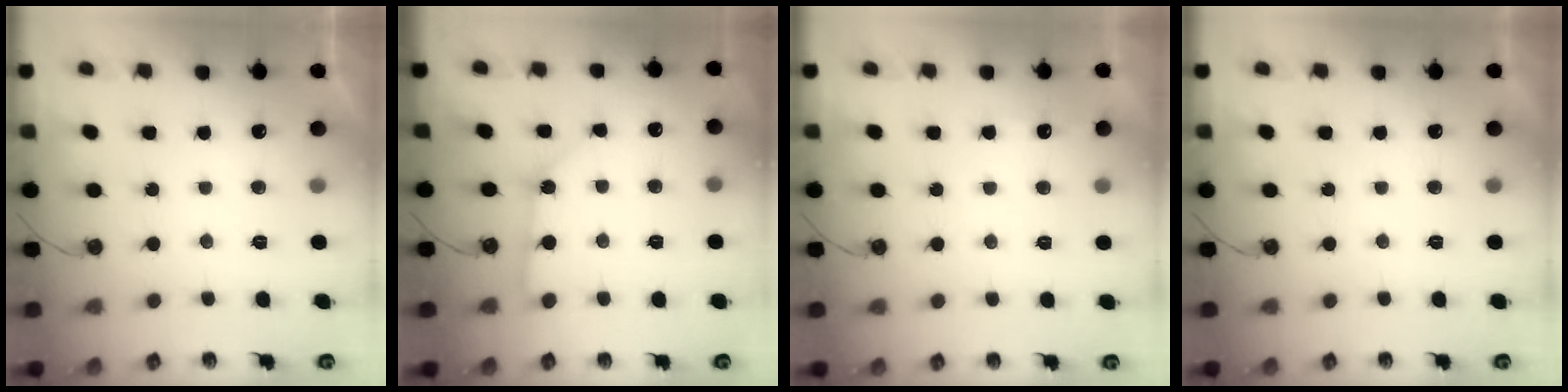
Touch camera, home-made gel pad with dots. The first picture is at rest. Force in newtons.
{"total": 2.9, "press": 2.9, "slide": 0.2}
{"total": 4.2, "press": 4.2, "slide": 0.6}
{"total": 0.0}